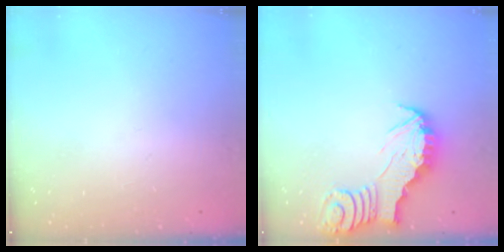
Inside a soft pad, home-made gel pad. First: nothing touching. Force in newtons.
{"total": 2.7, "press": 2.7, "slide": 0.2}